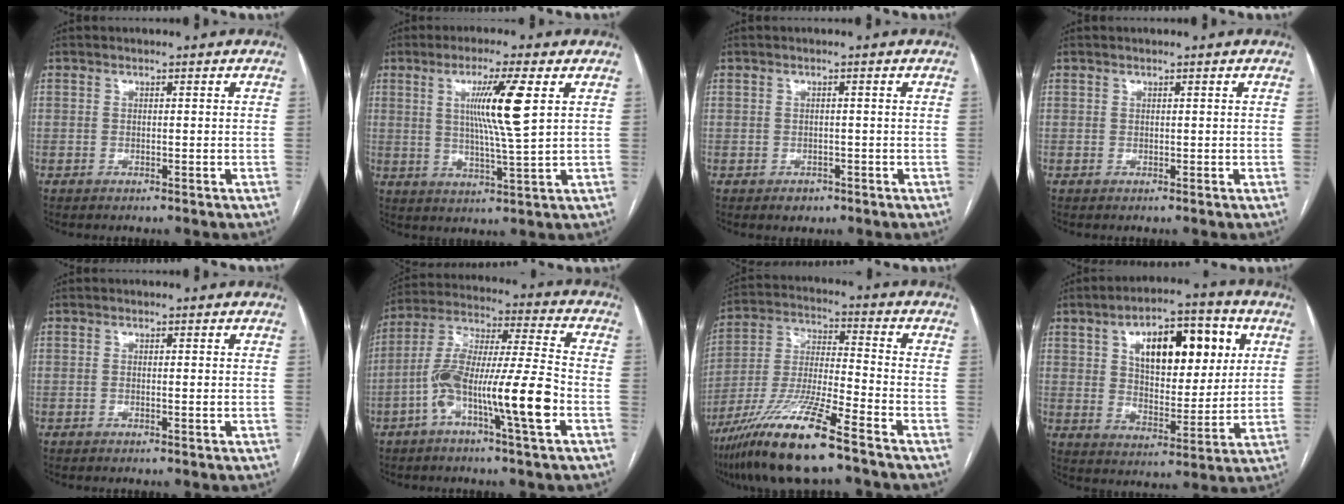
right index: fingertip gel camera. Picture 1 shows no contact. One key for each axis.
{"total": 9.4, "fx": 2.6, "fy": -0.9, "fz": 9.0, "tx": -0.160, "ty": -0.008, "tz": 0.046}
{"total": 1.8, "fx": -1.1, "fy": 1.4, "fz": 0.5, "tx": -0.008, "ty": 0.001, "tz": -0.013}
{"total": 0.0}
{"total": 0.7, "fx": -0.2, "fy": 0.1, "fz": 0.6, "tx": -0.014, "ty": 0.000, "tz": -0.003}
{"total": 15.2, "fx": -5.5, "fy": 0.8, "fz": 14.2, "tx": -0.268, "ty": 0.009, "tz": -0.104}
{"total": 16.4, "fx": -11.1, "fy": 0.7, "fz": 12.0, "tx": -0.256, "ty": -0.037, "tz": -0.210}
{"total": 16.1, "fx": 5.5, "fy": 7.4, "fz": 13.2, "tx": -0.204, "ty": 0.024, "tz": 0.088}